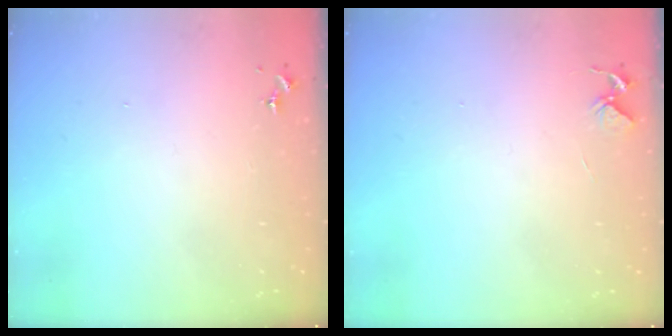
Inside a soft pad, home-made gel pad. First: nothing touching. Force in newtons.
{"total": 3.9, "press": 3.9, "slide": 0.3}